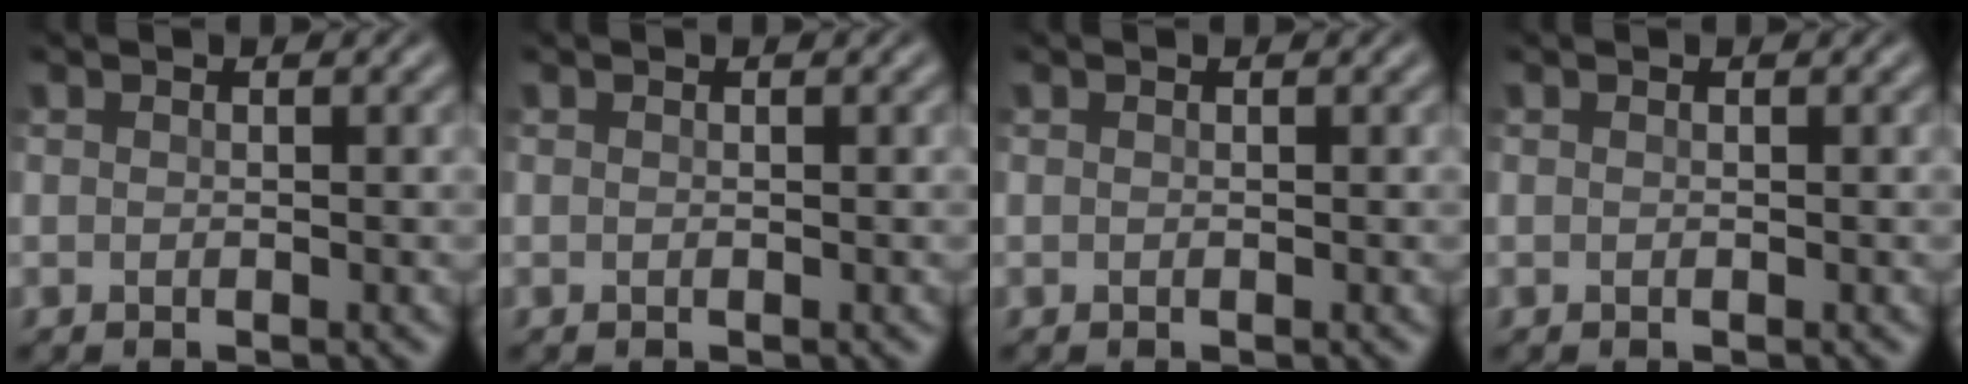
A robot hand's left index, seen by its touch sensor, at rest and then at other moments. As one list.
[{"total": 0.0}, {"total": 0.0}, {"total": 0.0}]